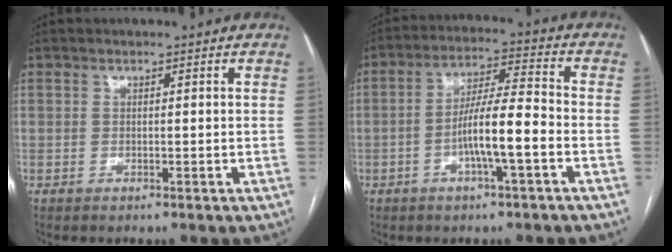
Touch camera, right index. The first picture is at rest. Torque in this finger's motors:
{"motor_torque": [1.40, -0.50, 0.84, 0.21]}